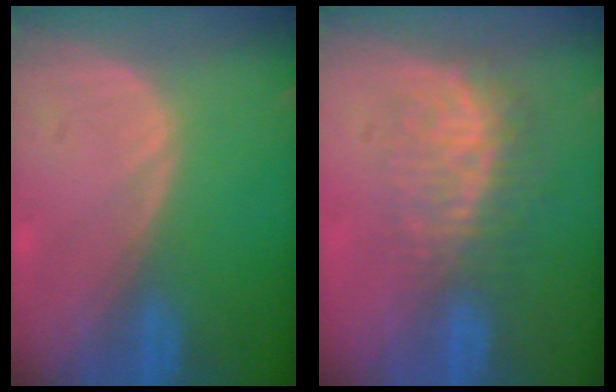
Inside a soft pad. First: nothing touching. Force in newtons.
{"total": 8.7, "press": 7.3, "slide": 4.6}